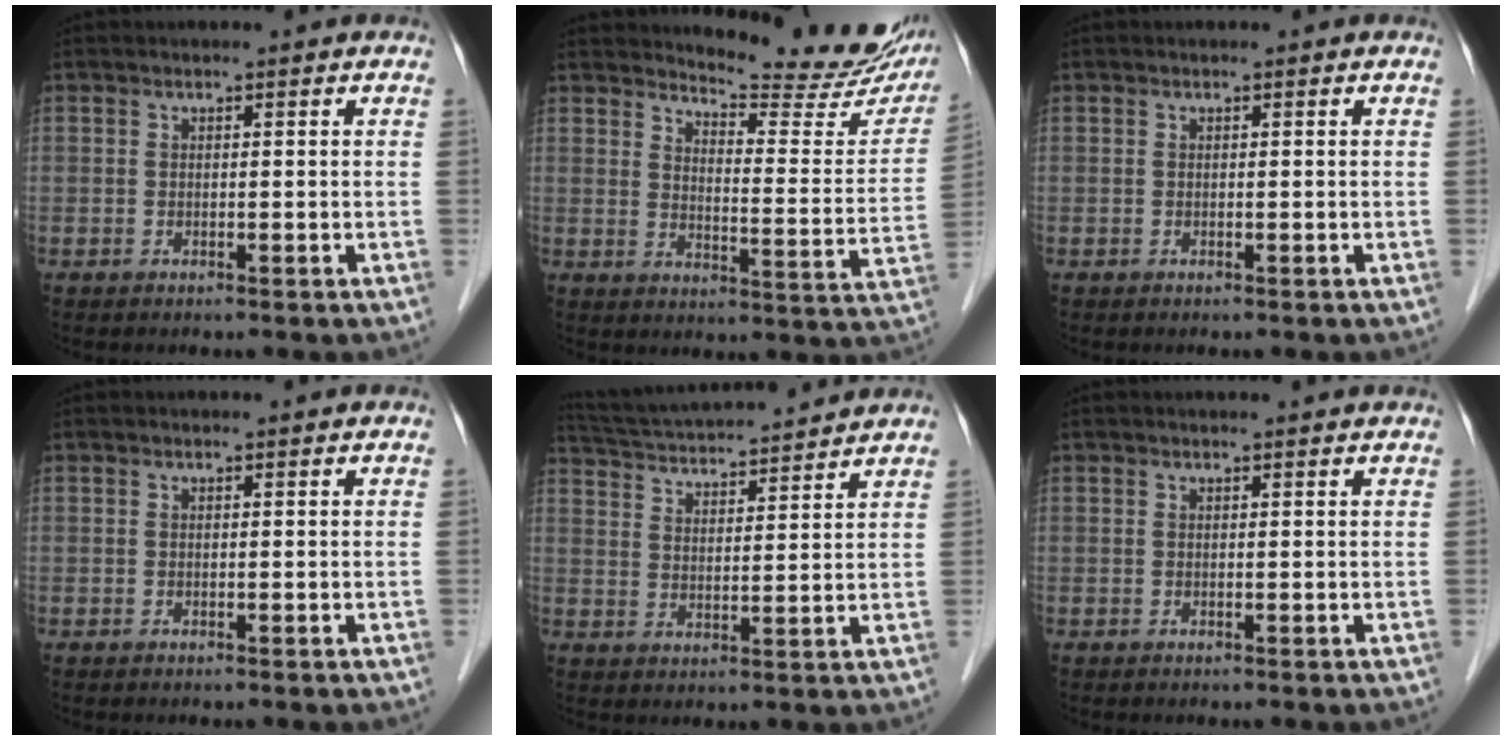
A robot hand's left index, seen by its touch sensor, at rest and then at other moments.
{"total": 16.6, "force": [15.5, 2.4, 5.5], "torque": [-0.065, -0.076, 0.178]}
{"total": 0.0}
{"total": 0.0}
{"total": 15.8, "force": [14.7, 1.0, 5.8], "torque": [-0.112, 0.031, 0.231]}
{"total": 1.8, "force": [1.7, -0.1, 0.4], "torque": [-0.009, 0.004, 0.020]}